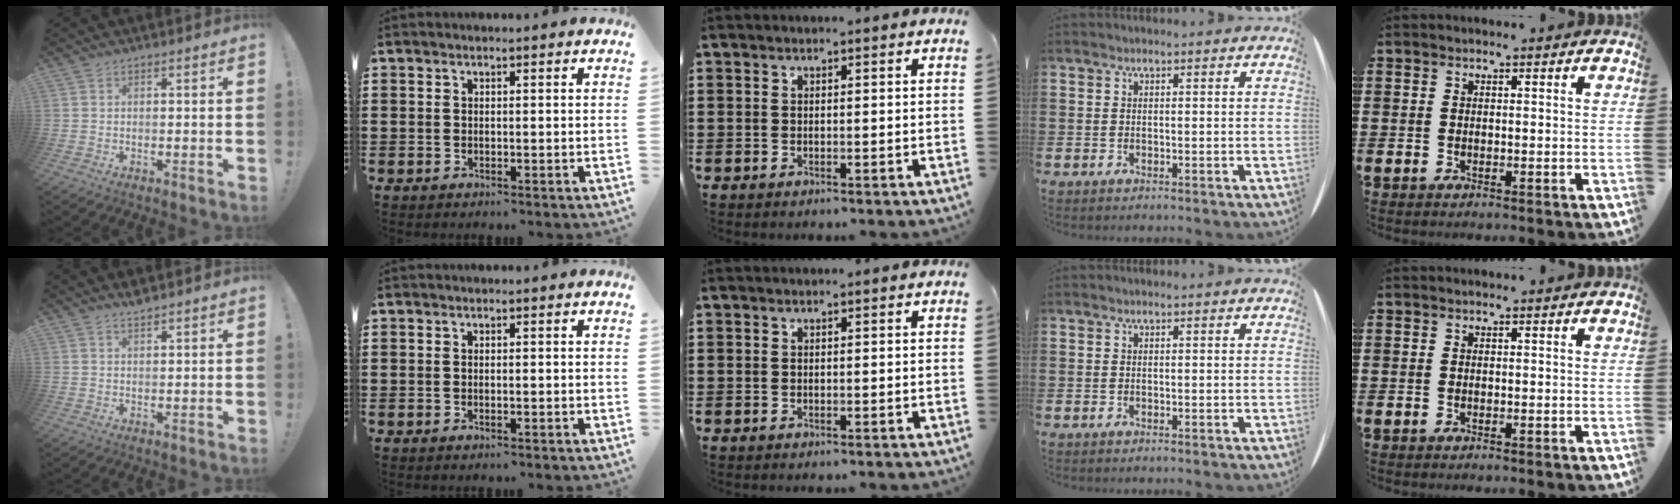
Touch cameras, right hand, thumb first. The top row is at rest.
{"thumb": {"total": 2.3, "force": [2.1, 0.3, 0.8], "torque": [-0.019, -0.012, 0.039]}, "index": {"total": 0.6, "force": [-0.1, 0.1, 0.6], "torque": [-0.011, -0.002, -0.001]}}